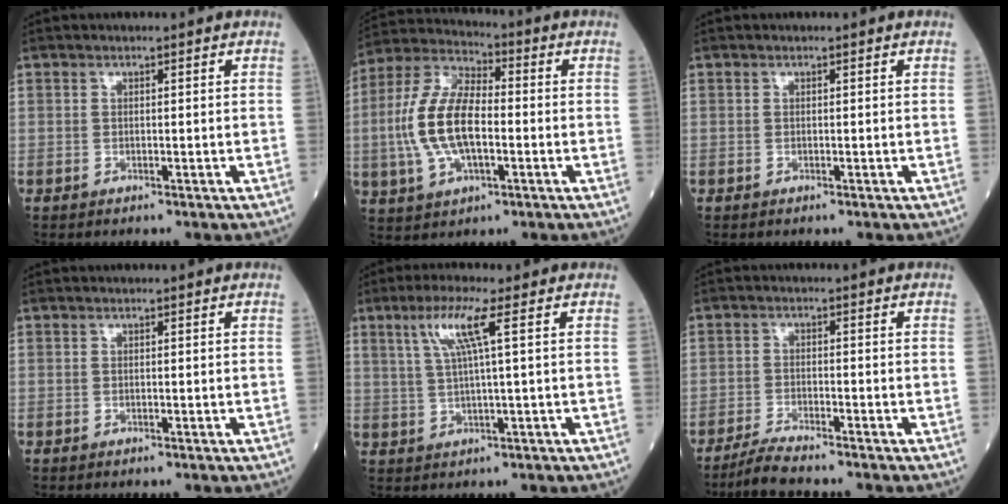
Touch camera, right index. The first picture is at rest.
{"total": 13.5, "force": [-1.4, 6.1, 12.0], "torque": [-0.262, 0.016, -0.029]}
{"total": 0.0}
{"total": 0.0}
{"total": 6.2, "force": [2.5, -0.5, 5.6], "torque": [-0.115, 0.008, 0.051]}
{"total": 4.7, "force": [-4.2, -0.4, 2.0], "torque": [-0.041, -0.016, -0.082]}